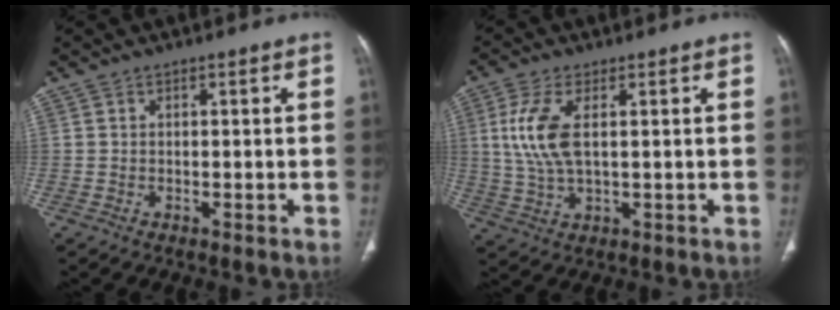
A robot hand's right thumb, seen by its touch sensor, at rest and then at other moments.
{"total": 8.8, "force": [1.8, 3.9, 7.7], "torque": [-0.181, -0.005, 0.039]}